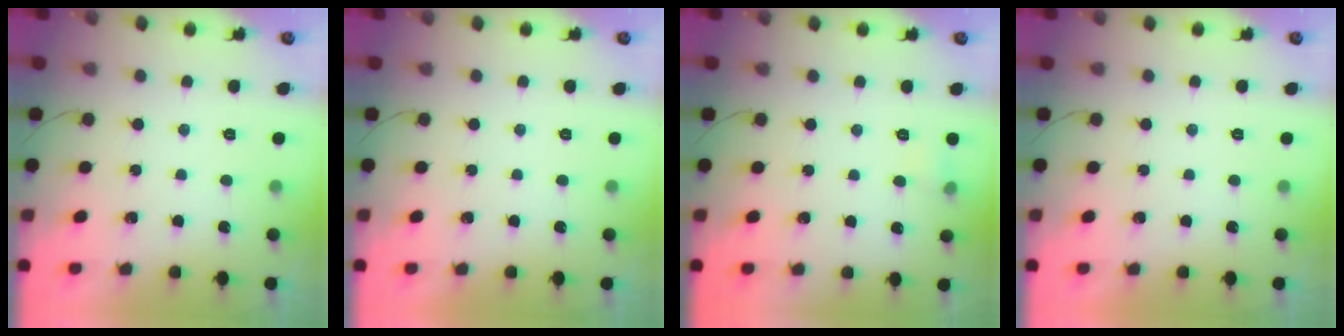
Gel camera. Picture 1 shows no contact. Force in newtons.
{"total": 0.0}
{"total": 4.6, "press": 4.4, "slide": 1.4}
{"total": 0.0}